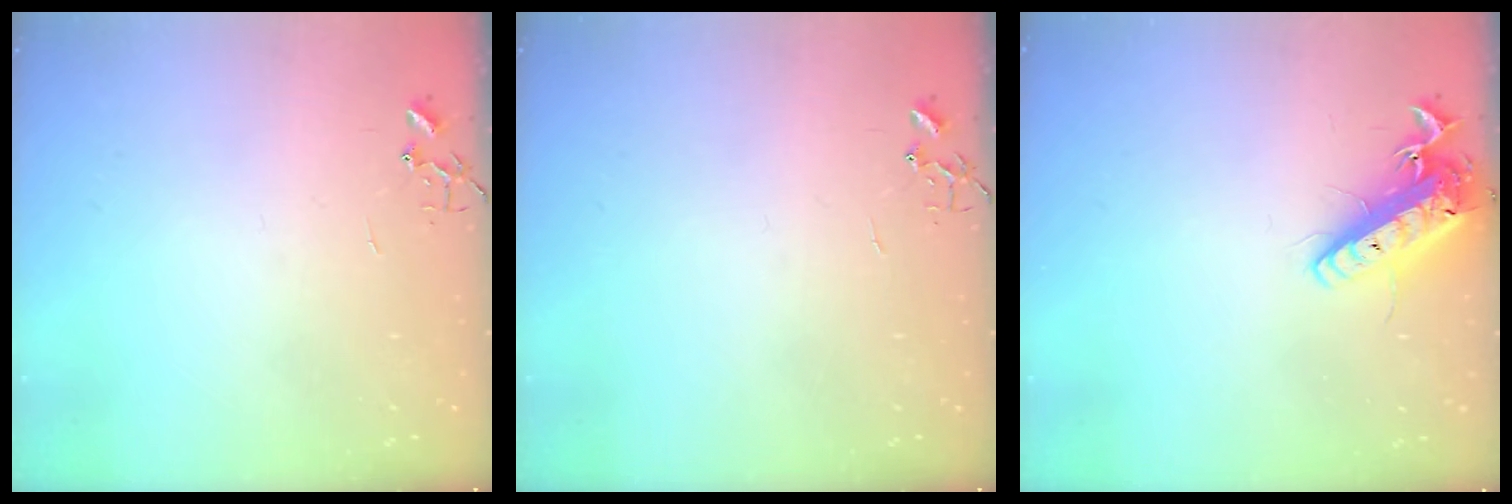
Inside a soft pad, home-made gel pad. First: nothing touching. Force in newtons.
{"total": 0.0}
{"total": 15.0, "press": 14.7, "slide": 3.1}